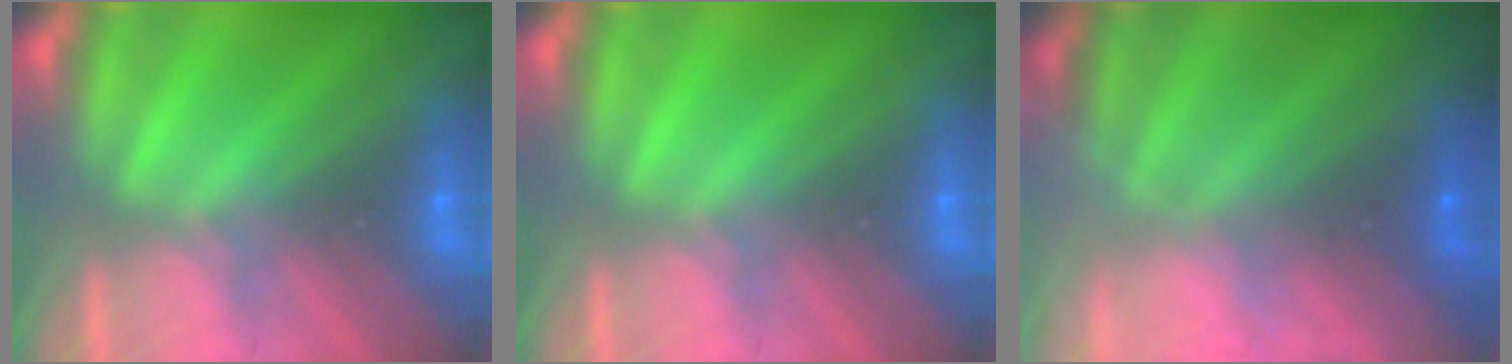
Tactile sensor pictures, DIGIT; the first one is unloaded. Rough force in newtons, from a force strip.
{"total": 0.0}
{"total": 5.6}